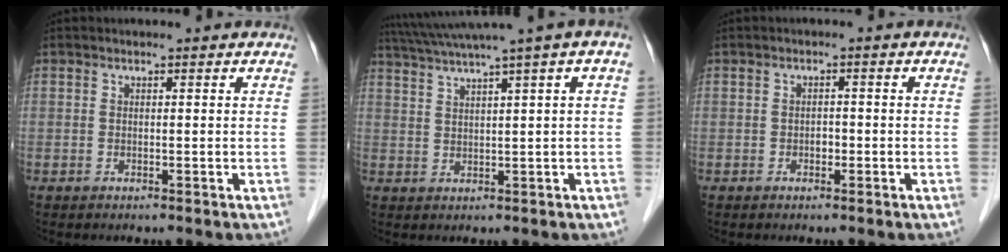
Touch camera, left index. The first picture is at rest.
{"total": 8.6, "force": [5.7, -1.4, 6.3], "torque": [-0.103, 0.031, 0.092]}
{"total": 1.2, "force": [-0.6, 0.8, 0.6], "torque": [-0.009, 0.000, -0.010]}